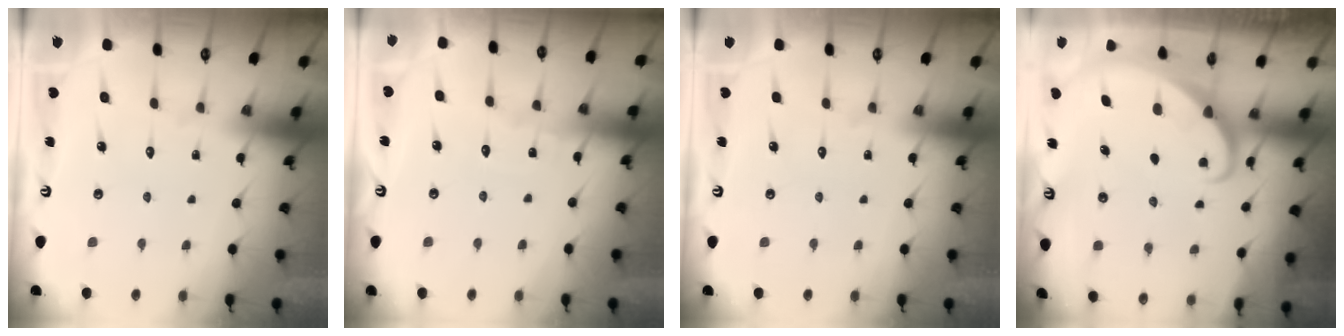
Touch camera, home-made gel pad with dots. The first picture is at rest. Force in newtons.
{"total": 2.4, "press": 2.4, "slide": 0.2}
{"total": 0.0}
{"total": 1.7, "press": 1.6, "slide": 0.1}